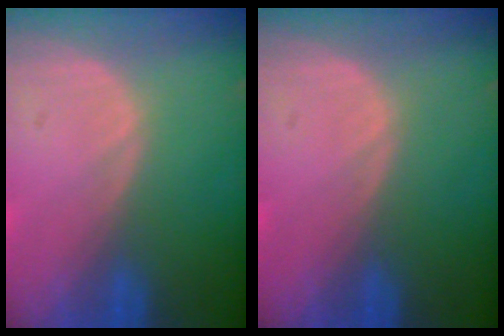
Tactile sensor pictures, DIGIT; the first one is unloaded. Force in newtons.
{"total": 0.0}